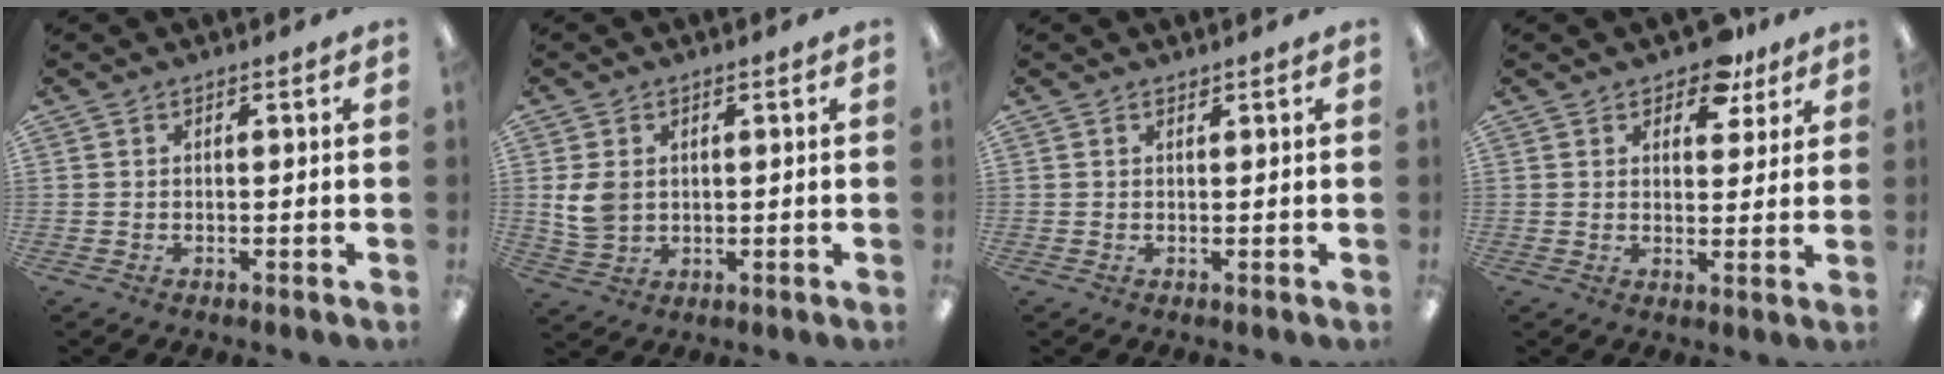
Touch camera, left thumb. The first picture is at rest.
{"total": 6.1, "force": [0.9, 4.7, 3.8], "torque": [-0.079, 0.003, 0.018]}
{"total": 0.6, "force": [0.6, 0.1, 0.1], "torque": [-0.003, 0.001, 0.011]}
{"total": 8.1, "force": [6.0, 4.0, 3.7], "torque": [-0.039, -0.030, 0.104]}